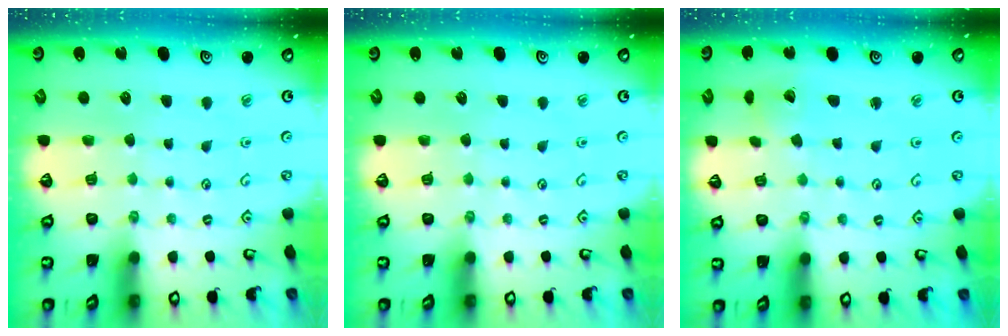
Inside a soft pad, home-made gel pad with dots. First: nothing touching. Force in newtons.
{"total": 0.0}
{"total": 2.3, "press": 2.3, "slide": 0.3}